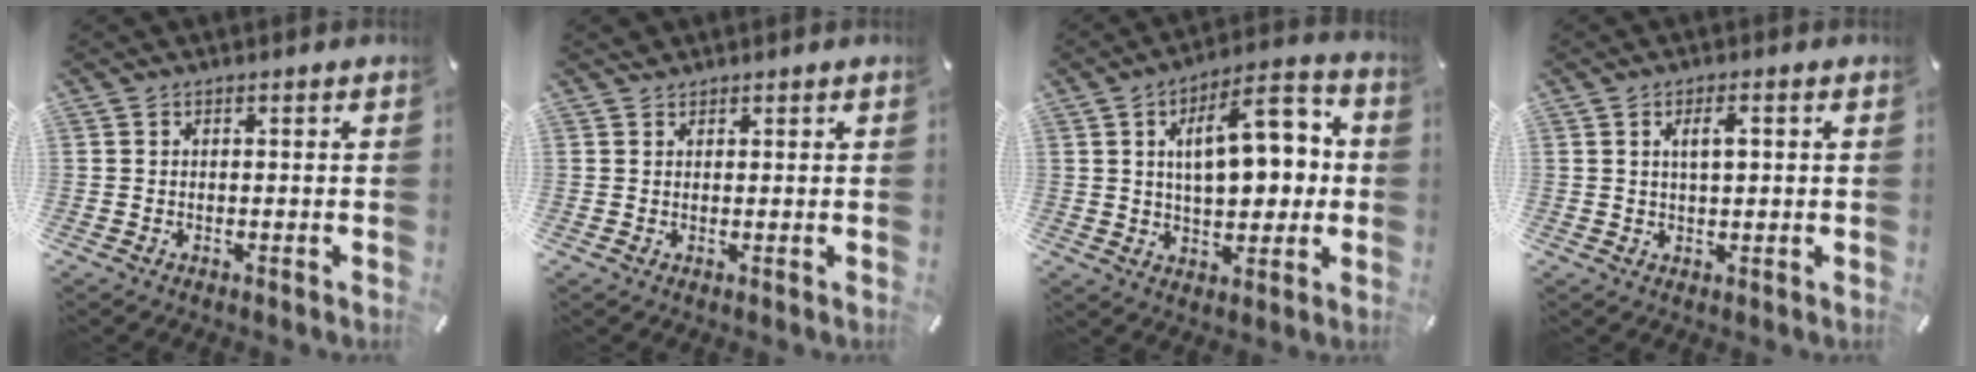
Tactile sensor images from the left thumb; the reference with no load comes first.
{"total": 1.3, "force": [1.0, 0.8, -0.2], "torque": [0.013, -0.001, 0.017]}
{"total": 16.1, "force": [3.3, 8.5, 13.3], "torque": [-0.176, -0.004, 0.048]}
{"total": 3.6, "force": [1.0, 1.2, 3.3], "torque": [-0.067, 0.005, 0.015]}